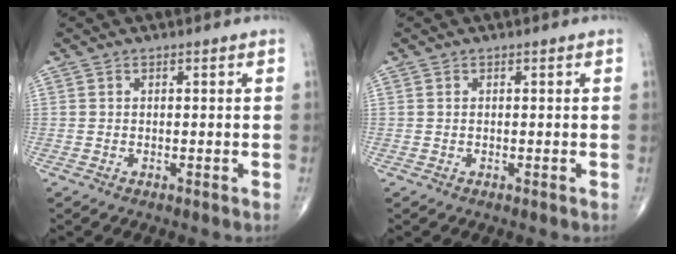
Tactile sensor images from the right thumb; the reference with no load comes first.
{"total": 0.0}